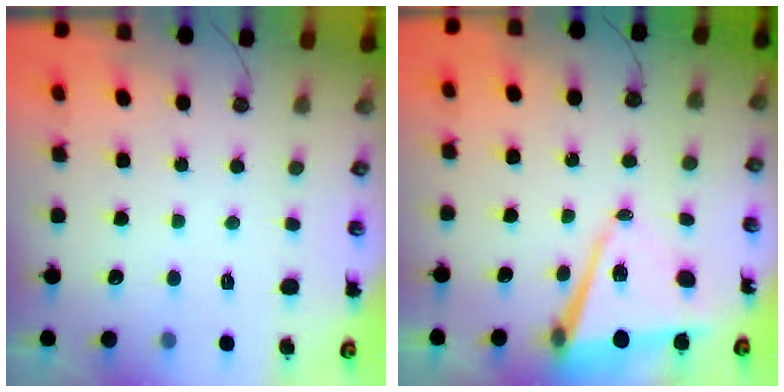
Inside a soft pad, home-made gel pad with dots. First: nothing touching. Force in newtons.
{"total": 8.1, "press": 7.4, "slide": 3.4}